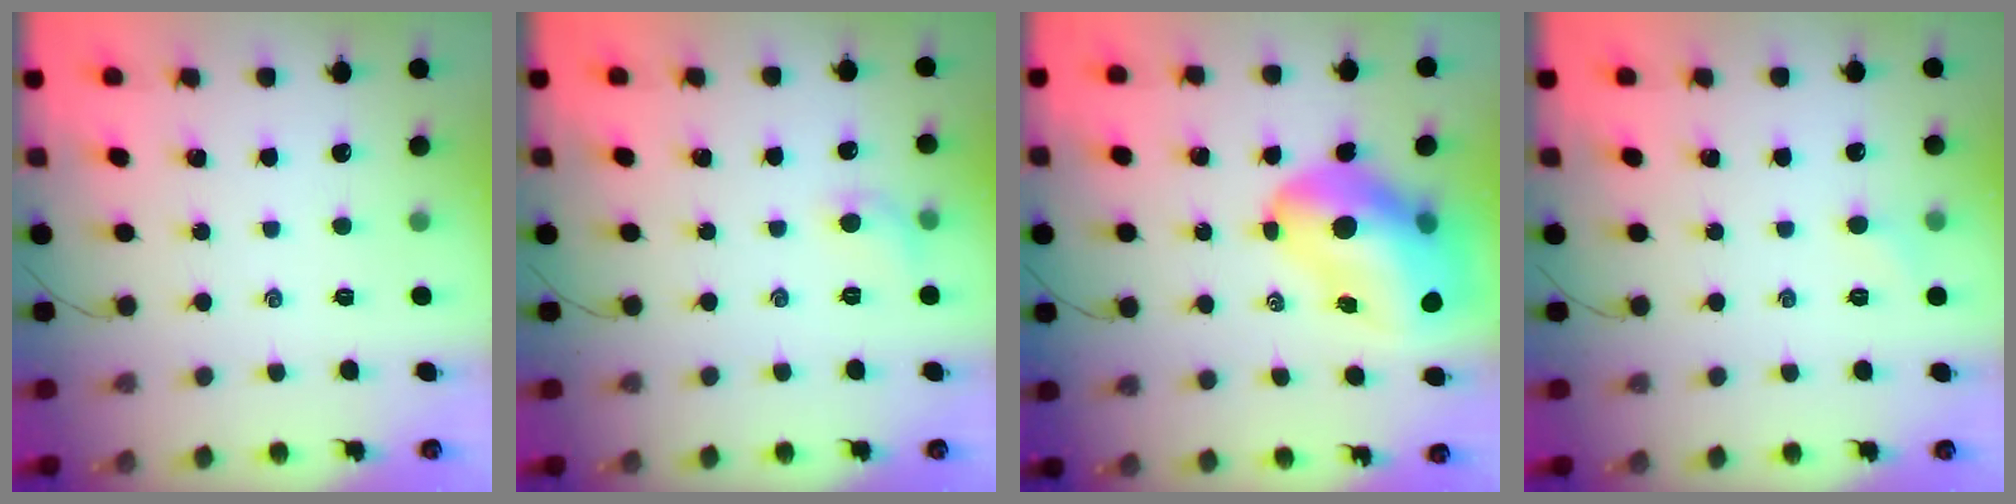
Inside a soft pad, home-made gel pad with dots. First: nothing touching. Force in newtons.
{"total": 5.6, "press": 5.4, "slide": 1.3}
{"total": 17.3, "press": 16.5, "slide": 5.1}
{"total": 3.9, "press": 3.7, "slide": 1.2}